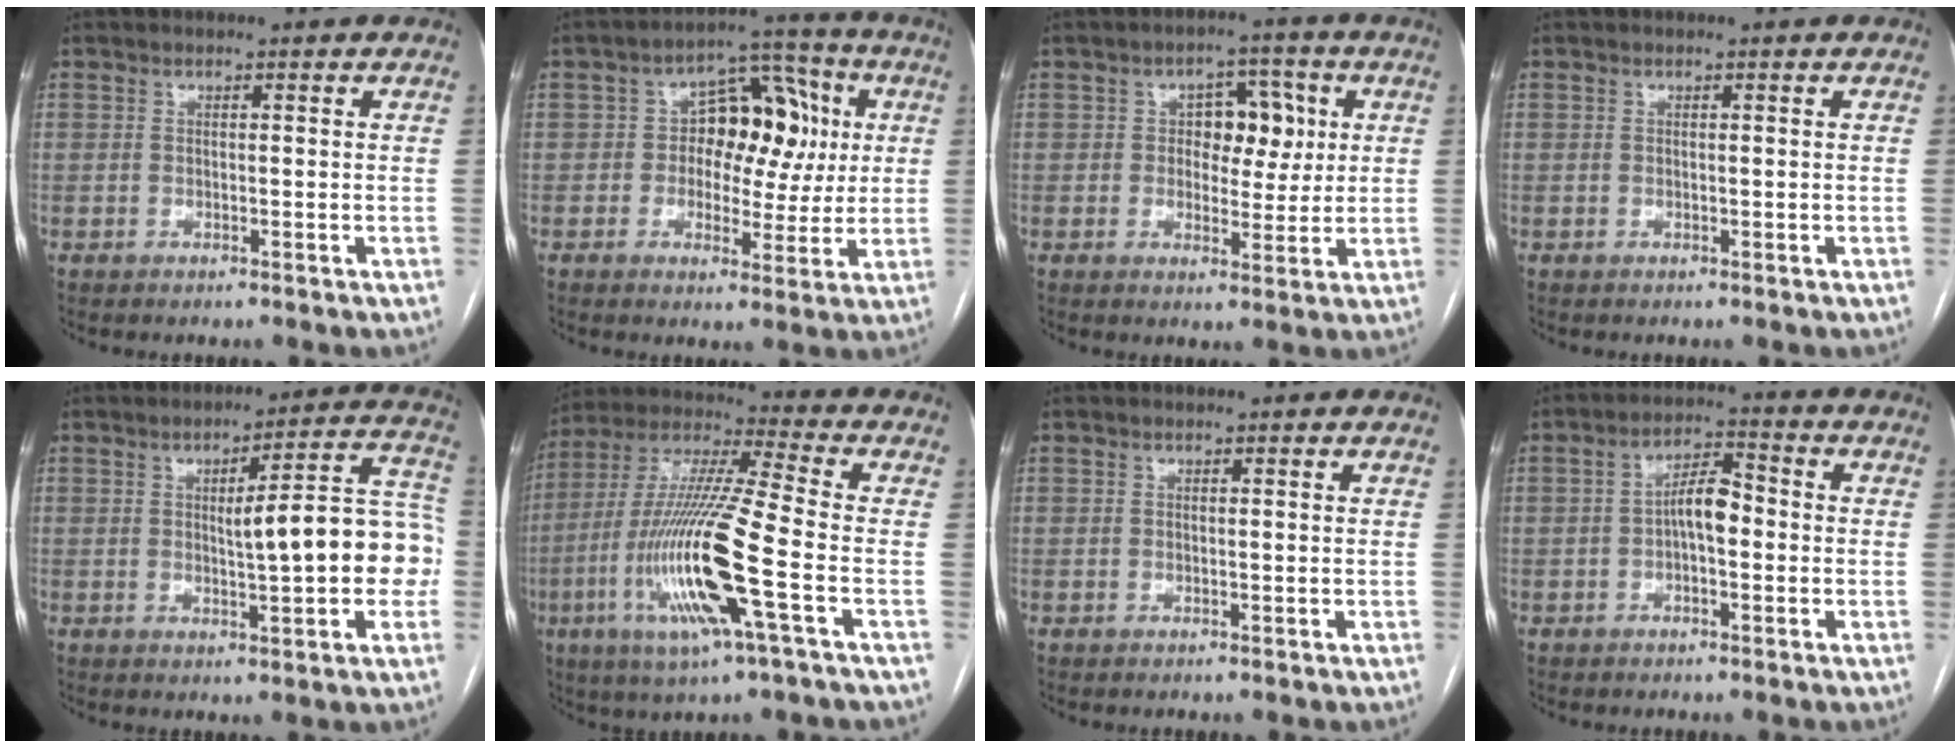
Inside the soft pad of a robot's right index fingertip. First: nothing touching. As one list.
[{"total": 10.3, "force": [1.2, 7.0, 7.5], "torque": [-0.085, 0.037, 0.018]}, {"total": 6.5, "force": [1.2, 4.1, 4.9], "torque": [-0.060, 0.016, 0.020]}, {"total": 0.0}, {"total": 13.1, "force": [-0.5, 2.0, 12.9], "torque": [-0.161, 0.033, -0.006]}, {"total": 18.3, "force": [-5.7, 0.6, 17.4], "torque": [-0.362, -0.017, -0.109]}, {"total": 0.0}, {"total": 5.3, "force": [-0.7, 1.9, 4.9], "torque": [-0.087, 0.020, -0.014]}]